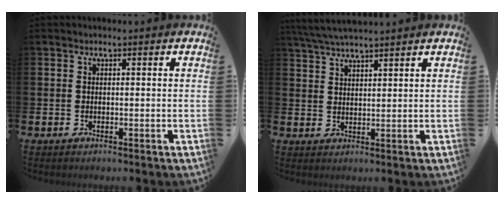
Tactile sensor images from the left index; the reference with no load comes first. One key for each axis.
{"total": 4.5, "fx": 4.2, "fy": 0.1, "fz": 1.5, "tx": -0.041, "ty": -0.013, "tz": 0.077}